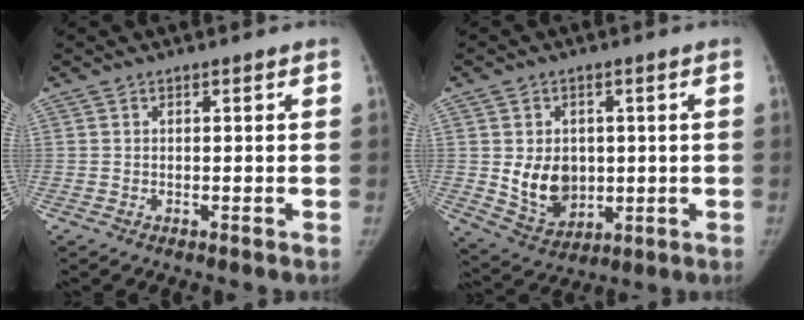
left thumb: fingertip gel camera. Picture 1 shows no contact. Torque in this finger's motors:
{"motor_torque": [0.00, 0.09, 0.05, -0.07, 0.11]}